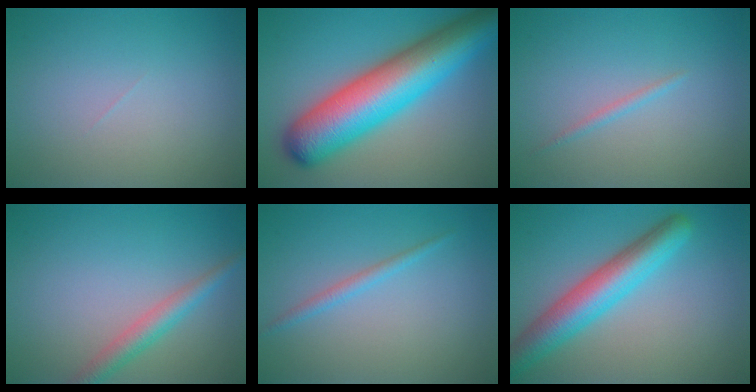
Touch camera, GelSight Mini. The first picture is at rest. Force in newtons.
{"total": 12.2, "press": 12.2, "slide": 0.4}
{"total": 0.8, "press": 0.8, "slide": 0.0}
{"total": 2.7, "press": 2.7, "slide": 0.2}
{"total": 1.3, "press": 1.3, "slide": 0.1}
{"total": 6.2, "press": 6.2, "slide": 0.1}